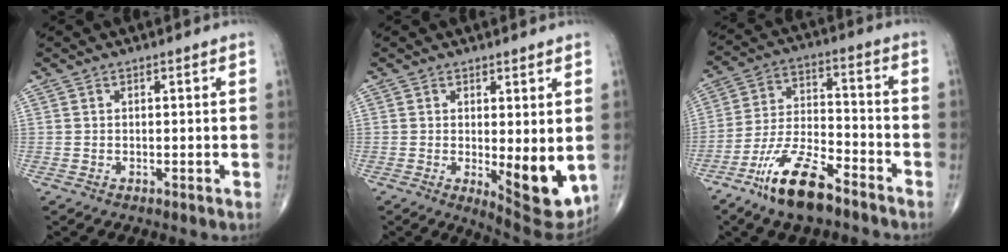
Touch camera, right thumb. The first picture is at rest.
{"total": 10.2, "force": [-1.0, 3.6, 9.5], "torque": [-0.114, -0.028, -0.003]}
{"total": 13.7, "force": [-9.2, 4.5, 9.0], "torque": [-0.170, 0.055, -0.176]}